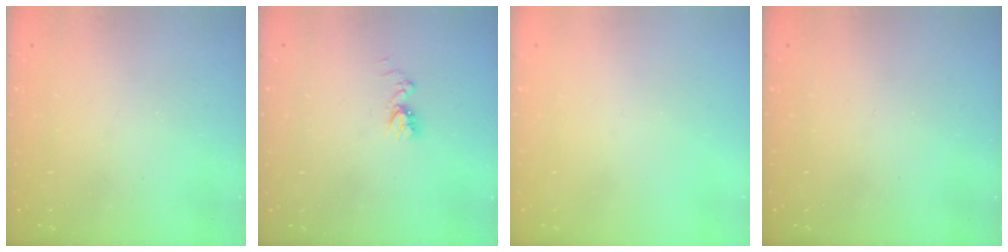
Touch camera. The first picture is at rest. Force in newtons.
{"total": 7.1, "press": 7.1, "slide": 0.8}
{"total": 0.0}
{"total": 0.0}